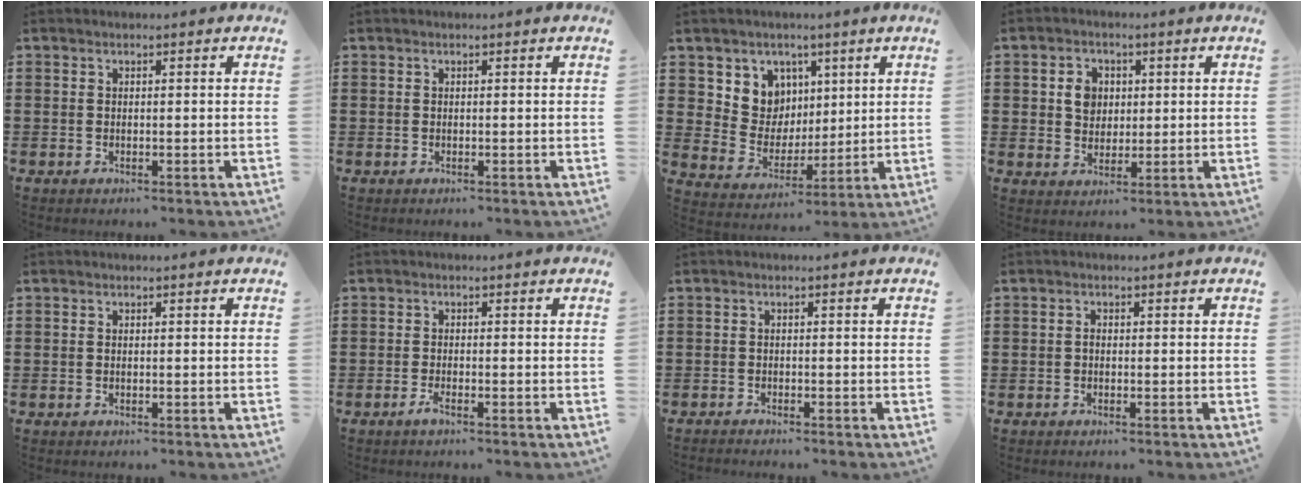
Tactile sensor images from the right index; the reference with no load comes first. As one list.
[{"total": 0.0}, {"total": 7.9, "force": [3.4, 7.0, 1.2], "torque": [-0.061, -0.017, 0.065]}, {"total": 4.5, "force": [0.9, 3.7, 2.4], "torque": [-0.052, 0.012, 0.013]}, {"total": 0.0}, {"total": 1.5, "force": [-0.9, 0.0, 1.2], "torque": [-0.035, -0.011, -0.020]}, {"total": 0.9, "force": [-0.9, -0.1, -0.1], "torque": [0.000, 0.001, -0.018]}, {"total": 0.8, "force": [-0.3, 0.5, 0.6], "torque": [-0.014, -0.002, -0.005]}]